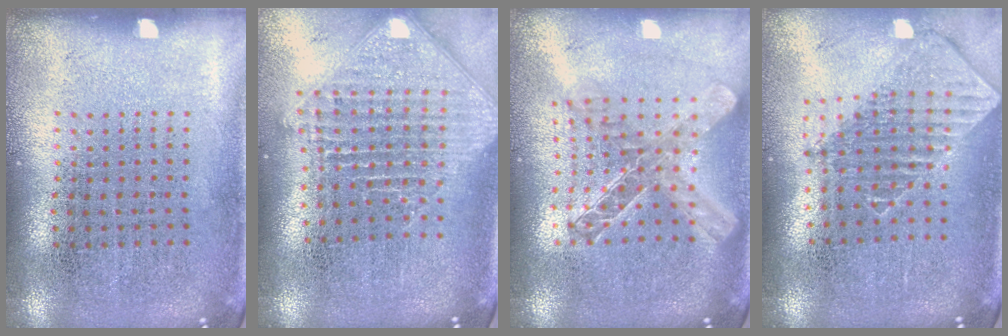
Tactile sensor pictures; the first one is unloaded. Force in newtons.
{"total": 2.5, "press": 1.9, "slide": 1.6}
{"total": 1.9, "press": 1.6, "slide": 1.0}
{"total": 2.1, "press": 1.6, "slide": 1.3}